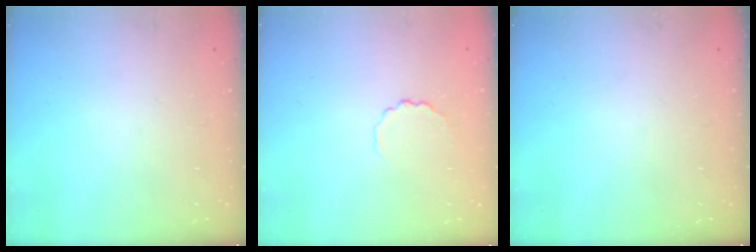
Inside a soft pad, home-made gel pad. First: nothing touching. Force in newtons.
{"total": 2.8, "press": 2.6, "slide": 1.1}
{"total": 0.0}